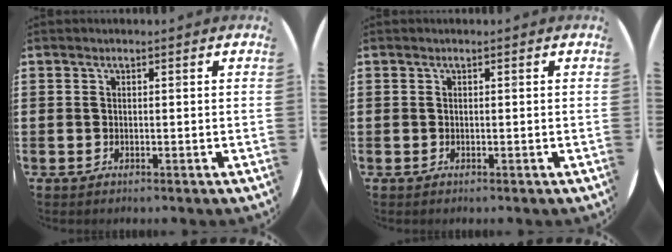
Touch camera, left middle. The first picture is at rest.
{"total": 0.0}